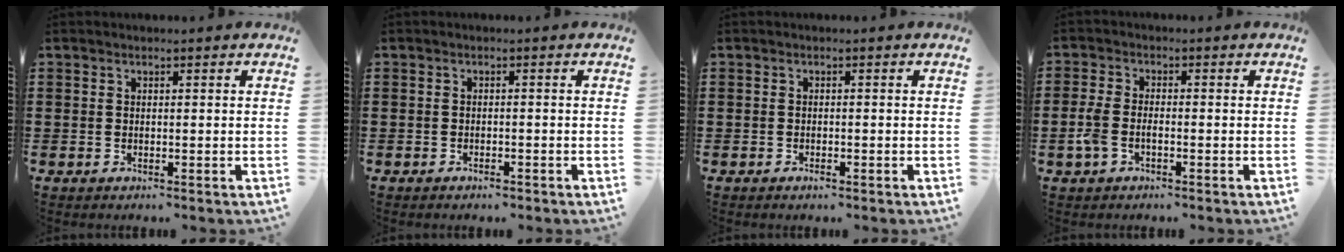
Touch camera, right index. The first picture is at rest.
{"total": 0.9, "force": [-0.8, 0.2, 0.2], "torque": [-0.007, 0.000, -0.017]}
{"total": 0.8, "force": [-0.6, 0.3, 0.4], "torque": [-0.011, -0.003, -0.011]}
{"total": 3.1, "force": [-1.2, 1.6, 2.4], "torque": [-0.066, -0.005, -0.030]}